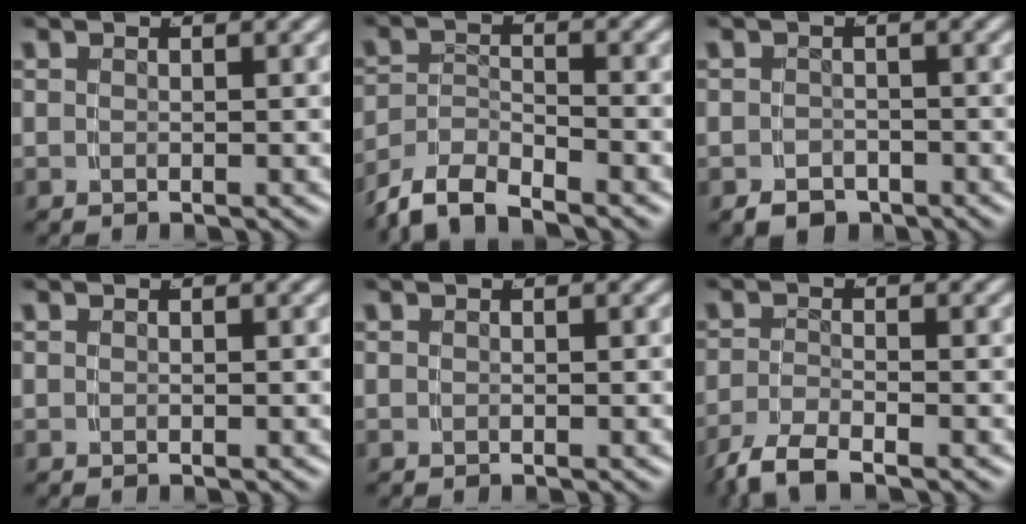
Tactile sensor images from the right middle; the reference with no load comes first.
{"total": 5.7, "force": [-4.7, 2.6, 2.1], "torque": [-0.043, -0.013, -0.078]}
{"total": 2.3, "force": [-2.1, 0.8, 0.4], "torque": [0.002, -0.013, -0.030]}
{"total": 0.0}
{"total": 0.0}
{"total": 3.5, "force": [-2.9, 0.7, 1.9], "torque": [-0.039, -0.011, -0.042]}